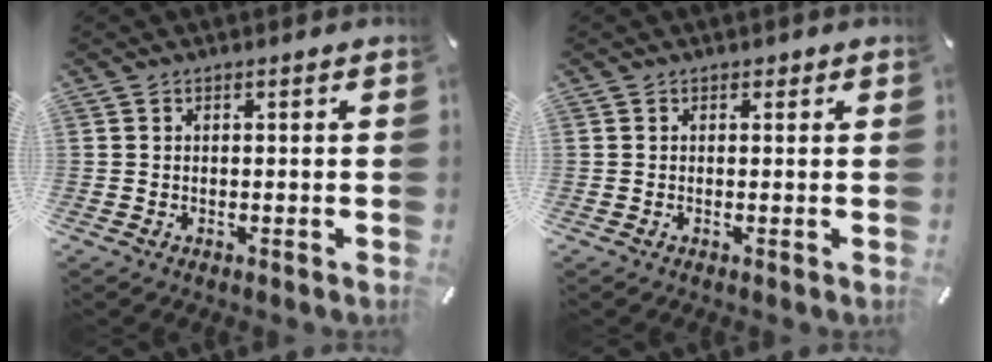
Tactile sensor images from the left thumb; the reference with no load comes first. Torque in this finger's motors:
{"motor_torque": [0.09, 0.00, 0.02, 0.02, 0.02]}